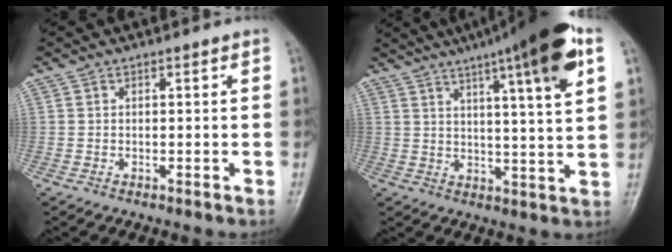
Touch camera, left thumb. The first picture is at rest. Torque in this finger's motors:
{"motor_torque": [2.49, 1.83, 1.92, -0.85, 0.09]}